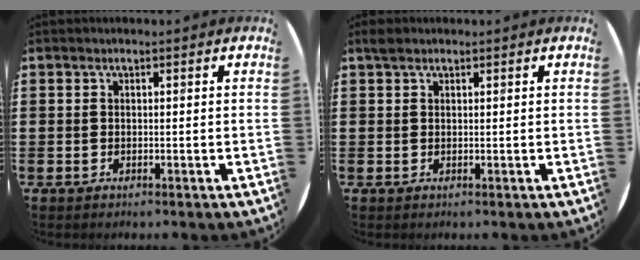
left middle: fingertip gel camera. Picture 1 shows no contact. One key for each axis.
{"total": 1.0, "fx": 0.8, "fy": 0.5, "fz": 0.3, "tx": 0.001, "ty": 0.002, "tz": 0.013}